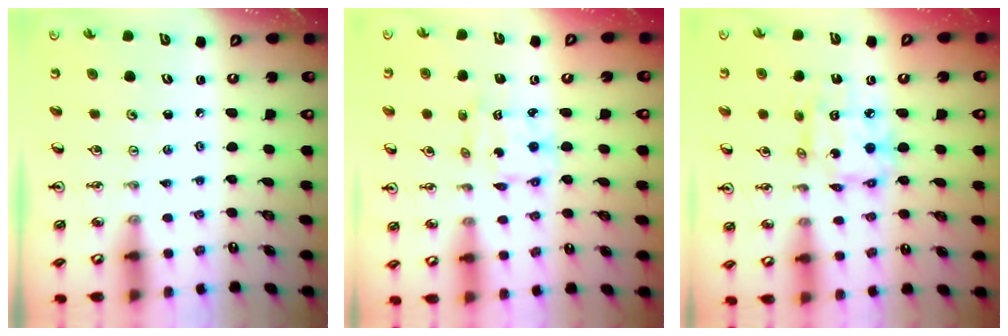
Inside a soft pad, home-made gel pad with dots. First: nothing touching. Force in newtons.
{"total": 4.3, "press": 4.3, "slide": 0.2}
{"total": 10.1, "press": 10.0, "slide": 0.9}